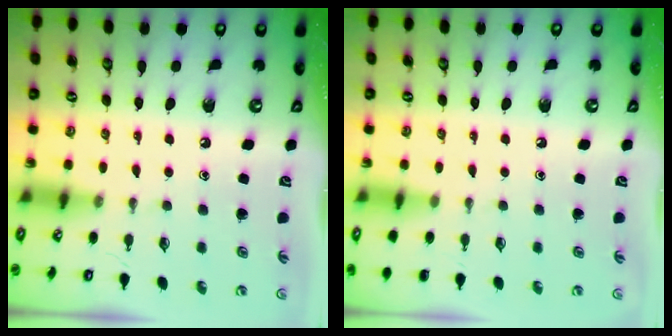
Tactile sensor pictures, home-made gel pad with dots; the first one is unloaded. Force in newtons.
{"total": 0.0}